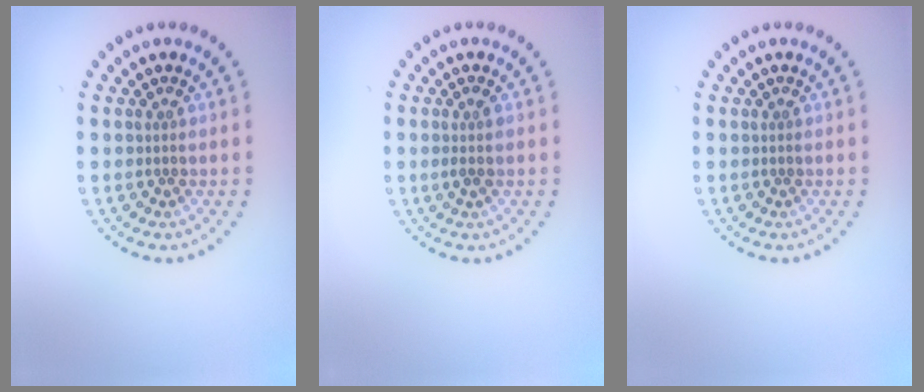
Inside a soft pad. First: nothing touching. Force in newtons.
{"total": 1.1, "press": 0.9, "slide": 0.6}
{"total": 0.0}